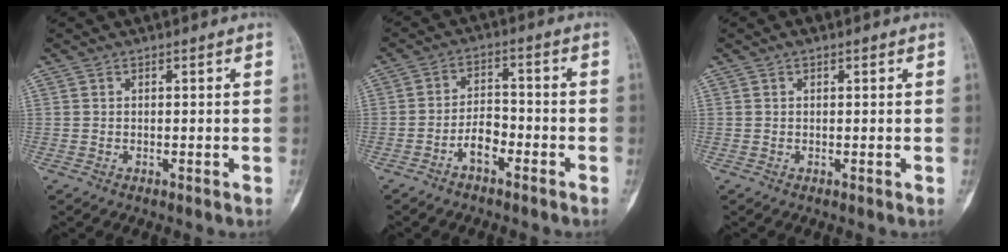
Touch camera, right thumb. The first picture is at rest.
{"total": 5.2, "force": [-3.0, 2.5, 3.4], "torque": [-0.053, 0.030, -0.057]}
{"total": 1.3, "force": [0.7, 0.6, 0.8], "torque": [-0.009, 0.005, 0.006]}